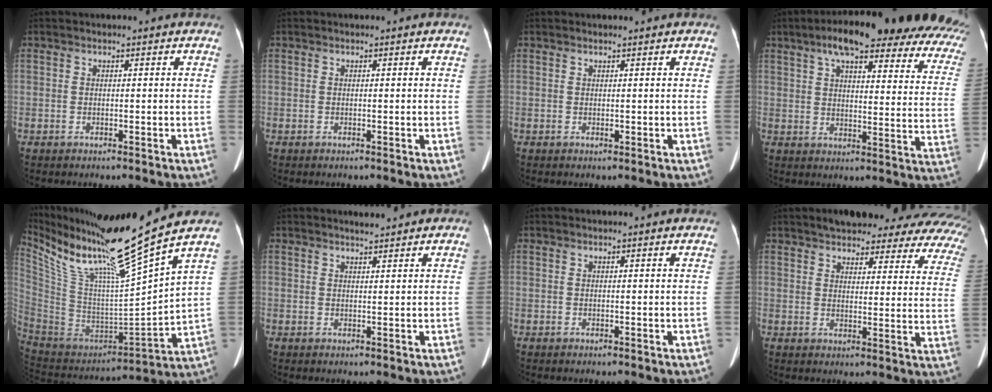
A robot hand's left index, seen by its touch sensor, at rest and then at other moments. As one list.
[{"total": 0.0}, {"total": 0.6, "force": [0.4, 0.2, 0.4], "torque": [-0.008, 0.001, 0.005]}, {"total": 26.8, "force": [19.2, 5.8, 17.8], "torque": [-0.210, 0.026, 0.222]}, {"total": 21.0, "force": [15.9, -1.5, 13.6], "torque": [-0.245, -0.032, 0.292]}, {"total": 1.6, "force": [1.6, 0.3, 0.4], "torque": [-0.011, 0.003, 0.027]}, {"total": 0.5, "force": [0.5, -0.1, 0.2], "torque": [-0.010, 0.007, 0.013]}, {"total": 22.9, "force": [18.7, 6.4, 11.7], "torque": [-0.144, -0.007, 0.200]}]